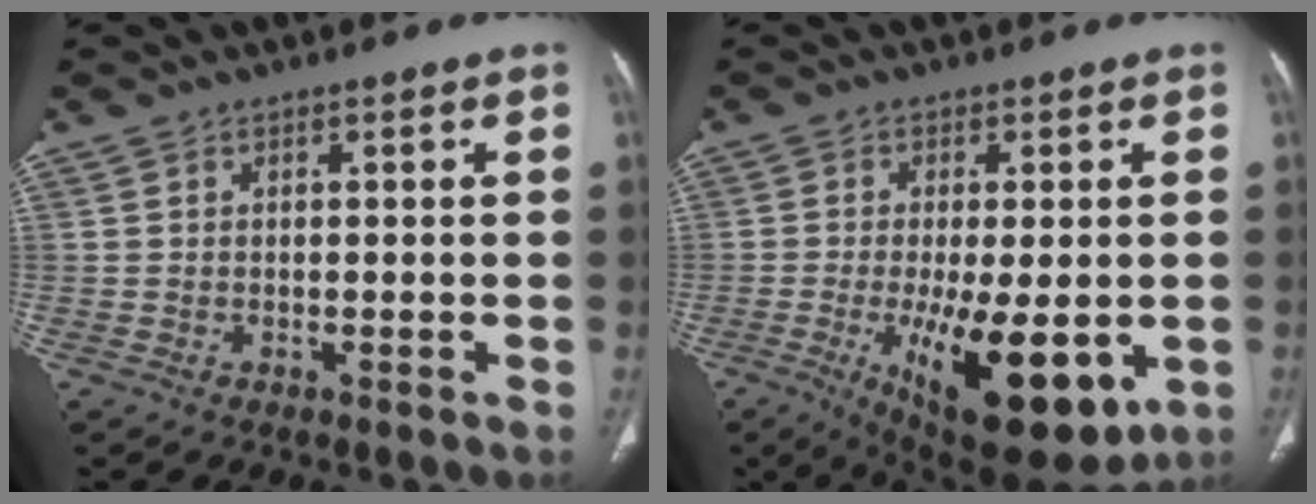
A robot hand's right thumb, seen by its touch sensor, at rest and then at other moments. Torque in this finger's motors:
{"motor_torque": [2.48, 2.53, 0.18, -0.03, 0.44]}